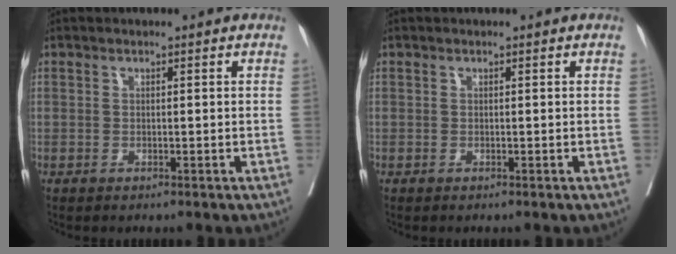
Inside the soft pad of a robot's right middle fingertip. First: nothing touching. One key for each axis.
{"total": 0.0}